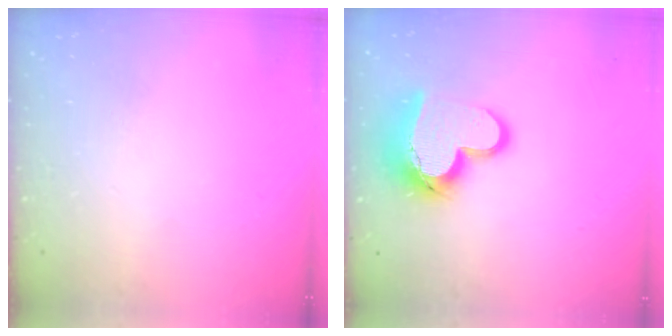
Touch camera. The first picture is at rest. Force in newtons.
{"total": 17.2, "press": 17.1, "slide": 1.5}